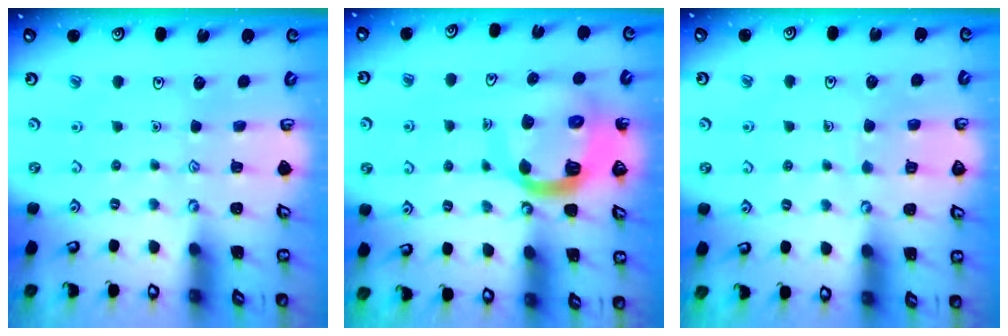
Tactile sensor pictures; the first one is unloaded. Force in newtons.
{"total": 12.5, "press": 12.4, "slide": 1.5}
{"total": 4.7, "press": 4.6, "slide": 0.4}